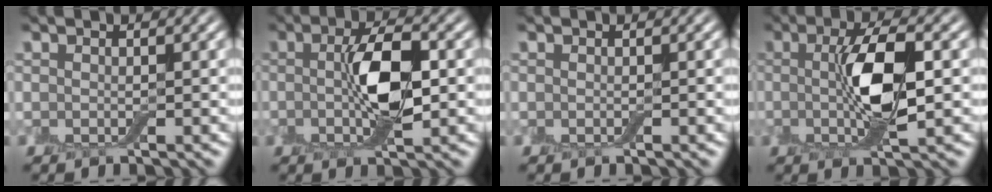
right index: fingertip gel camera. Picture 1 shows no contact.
{"total": 5.7, "force": [-0.2, 2.0, 5.3], "torque": [-0.103, 0.003, -0.005]}
{"total": 0.0}
{"total": 6.1, "force": [-0.1, 1.9, 5.9], "torque": [-0.115, 0.001, -0.003]}